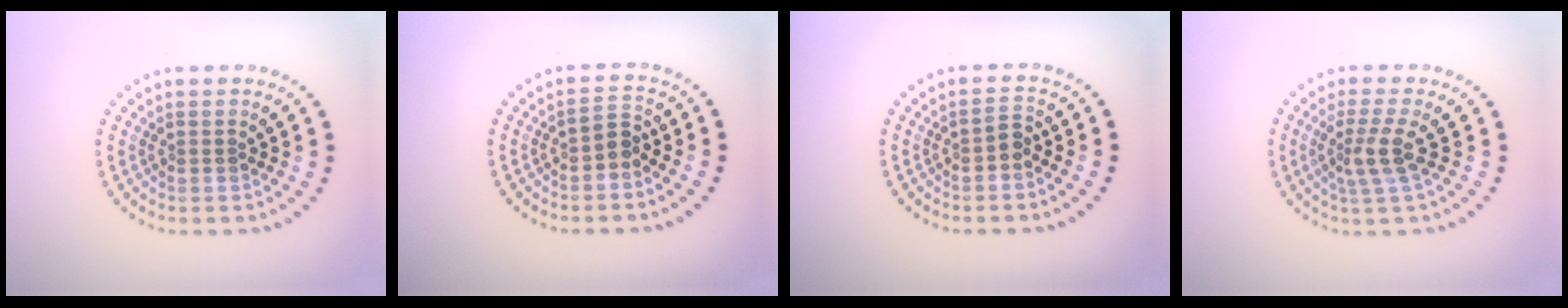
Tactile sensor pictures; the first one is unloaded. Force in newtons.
{"total": 1.6, "press": 1.4, "slide": 0.8}
{"total": 1.1, "press": 1.0, "slide": 0.5}
{"total": 2.7, "press": 2.1, "slide": 1.7}